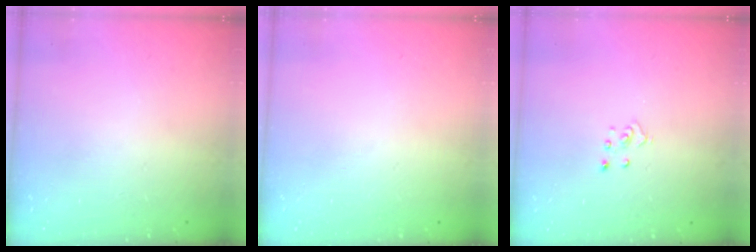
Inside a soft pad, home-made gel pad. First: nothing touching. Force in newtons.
{"total": 0.0}
{"total": 2.8, "press": 2.8, "slide": 0.3}